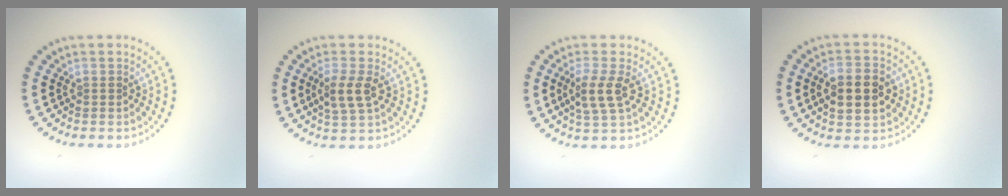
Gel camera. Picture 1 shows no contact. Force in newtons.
{"total": 2.7, "press": 2.6, "slide": 0.7}
{"total": 3.0, "press": 2.8, "slide": 1.1}
{"total": 4.9, "press": 4.9, "slide": 0.4}